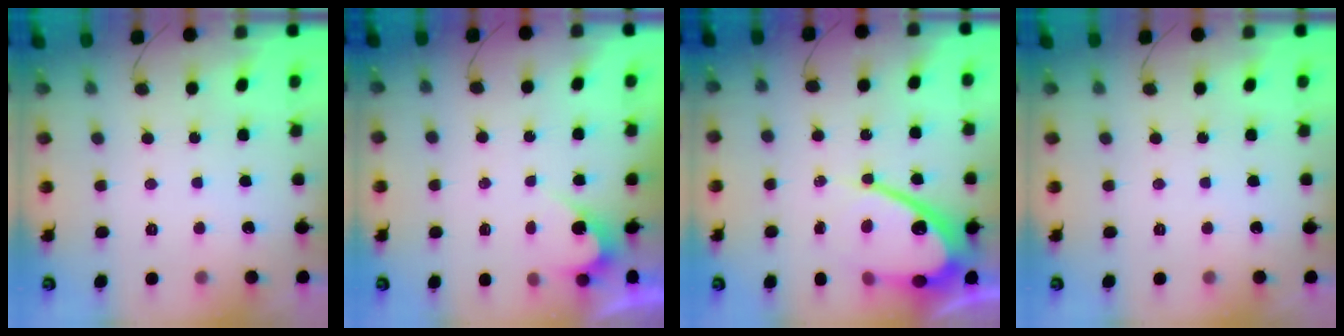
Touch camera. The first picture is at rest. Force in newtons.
{"total": 3.2, "press": 3.2, "slide": 0.2}
{"total": 14.0, "press": 14.0, "slide": 0.9}
{"total": 0.0}